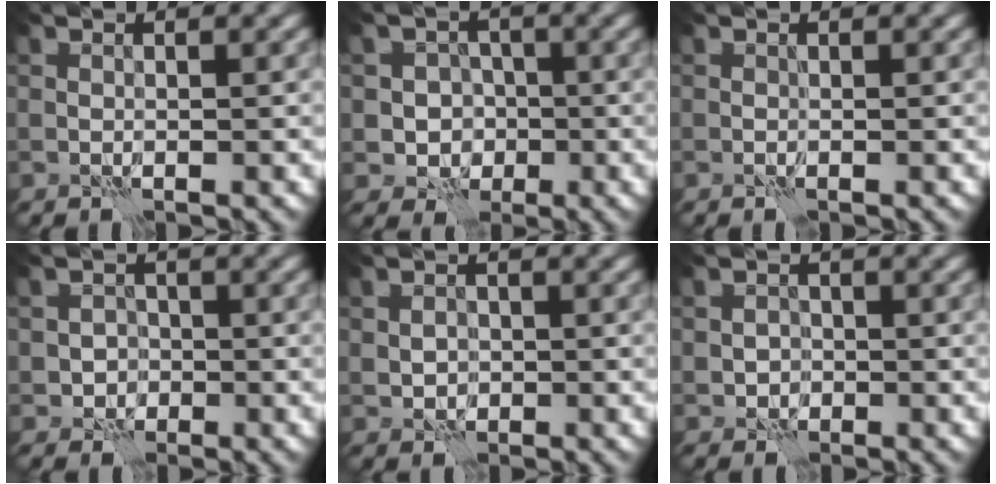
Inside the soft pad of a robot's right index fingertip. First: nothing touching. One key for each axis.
{"total": 3.7, "fx": -1.0, "fy": 3.3, "fz": 1.3, "tx": 0.003, "ty": 0.002, "tz": -0.036}
{"total": 0.0}
{"total": 2.1, "fx": -0.7, "fy": 1.8, "fz": 0.7, "tx": 0.005, "ty": 0.000, "tz": -0.019}
{"total": 1.8, "fx": -0.3, "fy": 1.4, "fz": 1.0, "tx": -0.017, "ty": 0.000, "tz": -0.002}
{"total": 1.5, "fx": -0.6, "fy": 1.3, "fz": 0.6, "tx": -0.004, "ty": 0.000, "tz": -0.012}